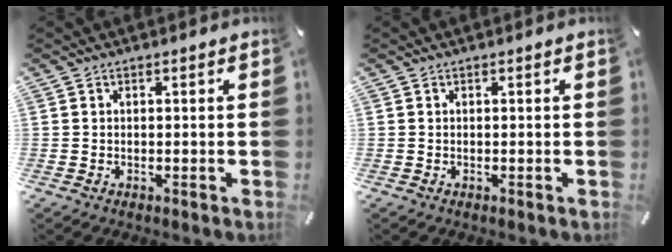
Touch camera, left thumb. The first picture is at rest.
{"total": 0.0}